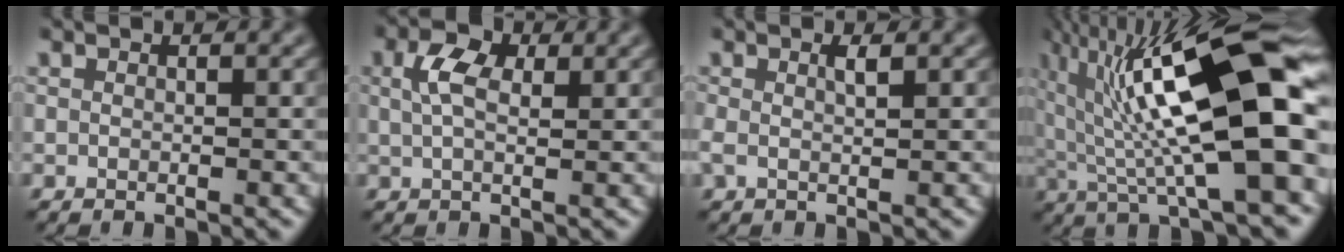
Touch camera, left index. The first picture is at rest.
{"total": 3.4, "force": [1.2, 1.9, 2.6], "torque": [-0.054, 0.013, 0.022]}
{"total": 1.3, "force": [0.3, 0.2, 1.3], "torque": [-0.024, 0.008, 0.006]}
{"total": 15.8, "force": [3.0, 4.0, 15.0], "torque": [-0.236, 0.016, 0.048]}